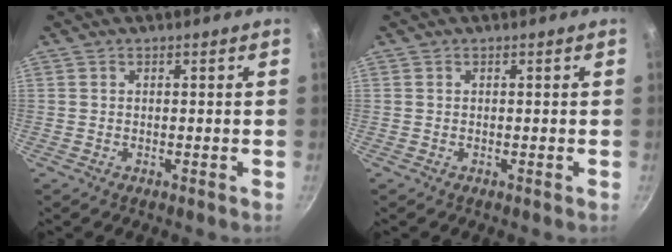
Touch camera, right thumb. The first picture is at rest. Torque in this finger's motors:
{"motor_torque": [-0.37, 0.07, -0.30, 0.11, 0.02]}